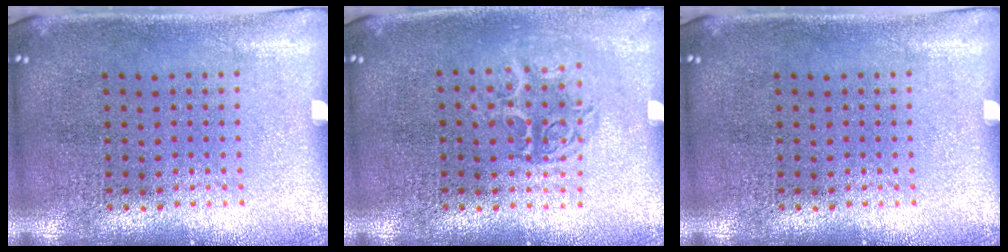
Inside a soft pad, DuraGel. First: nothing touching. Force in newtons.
{"total": 1.1, "press": 1.0, "slide": 0.5}
{"total": 0.0}